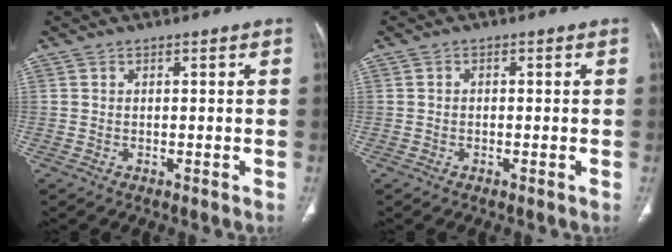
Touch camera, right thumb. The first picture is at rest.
{"total": 0.5, "force": [-0.1, 0.4, 0.3], "torque": [0.000, 0.002, -0.005]}